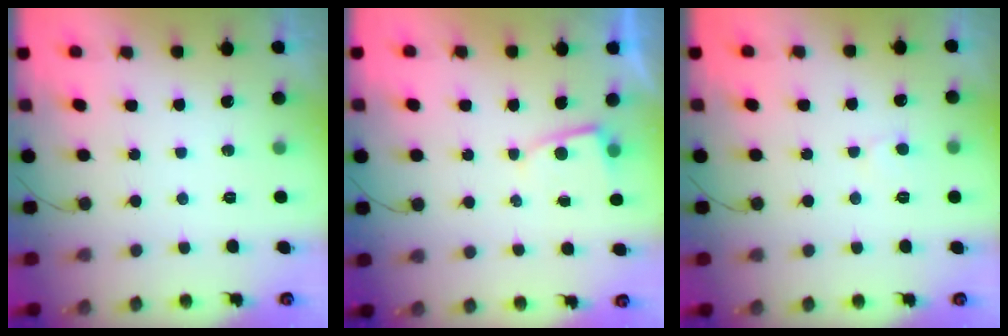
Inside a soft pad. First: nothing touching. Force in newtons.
{"total": 2.0, "press": 2.0, "slide": 0.2}
{"total": 4.3, "press": 4.2, "slide": 0.4}